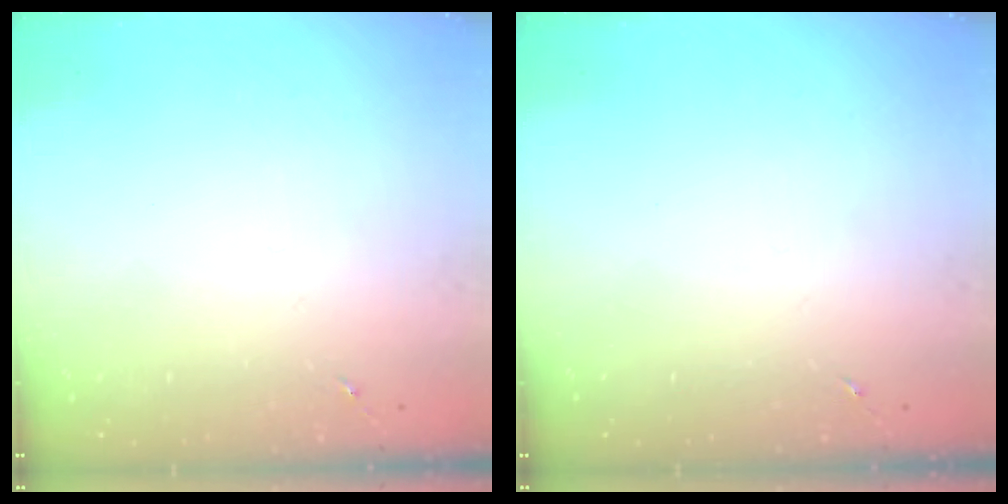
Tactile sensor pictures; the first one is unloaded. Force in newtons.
{"total": 0.0}